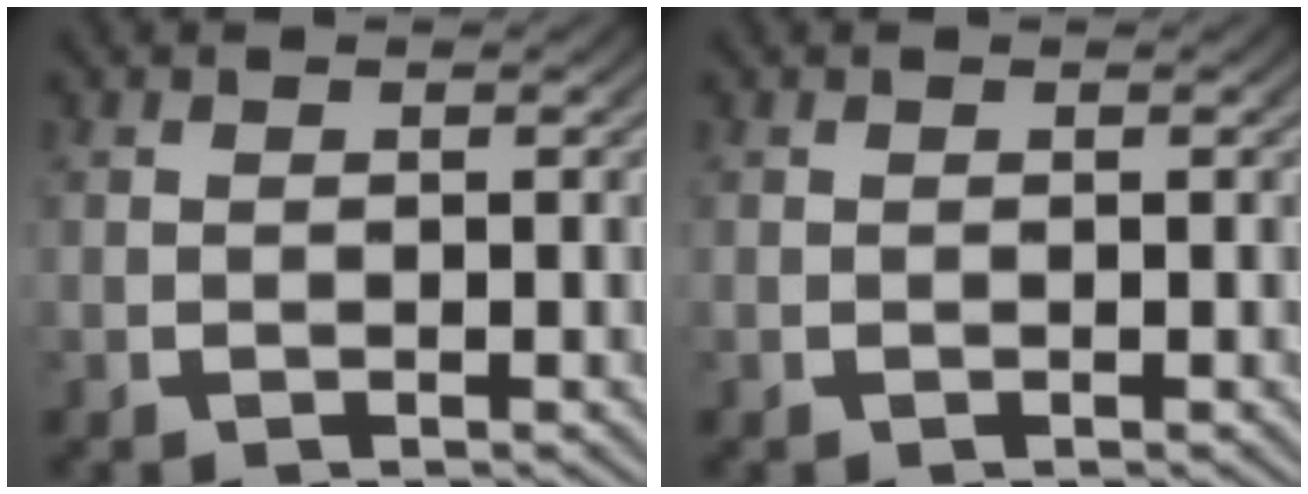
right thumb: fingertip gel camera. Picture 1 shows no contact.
{"total": 0.0}